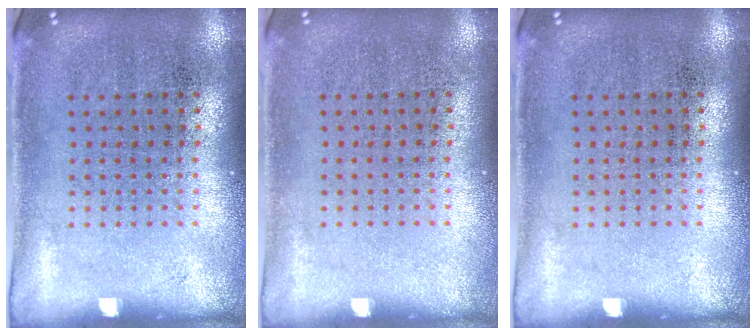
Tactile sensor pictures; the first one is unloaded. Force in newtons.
{"total": 0.0}
{"total": 0.0}